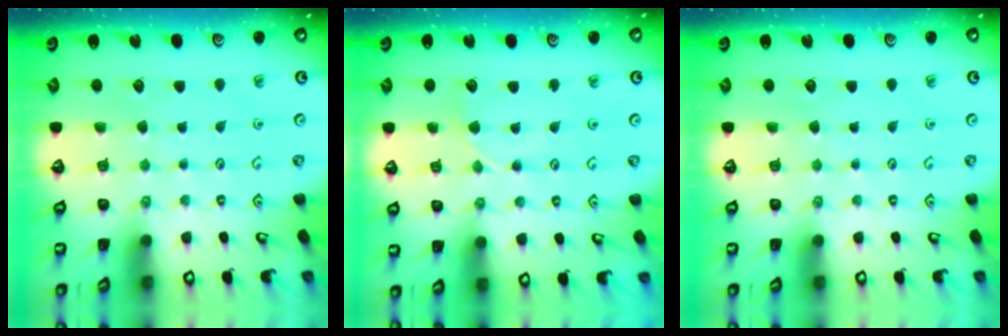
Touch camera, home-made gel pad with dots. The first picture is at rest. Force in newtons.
{"total": 2.2, "press": 2.2, "slide": 0.3}
{"total": 0.0}